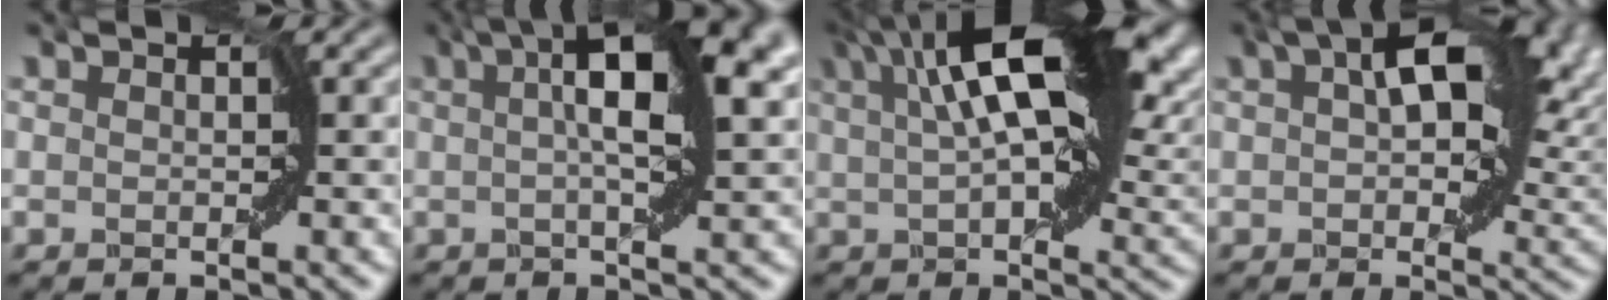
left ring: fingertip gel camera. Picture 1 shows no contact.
{"total": 9.0, "force": [2.5, 2.0, 8.4], "torque": [-0.132, 0.016, 0.035]}
{"total": 13.8, "force": [5.8, 4.9, 11.5], "torque": [-0.171, 0.016, 0.087]}
{"total": 11.7, "force": [4.2, 5.5, 9.5], "torque": [-0.144, 0.003, 0.062]}